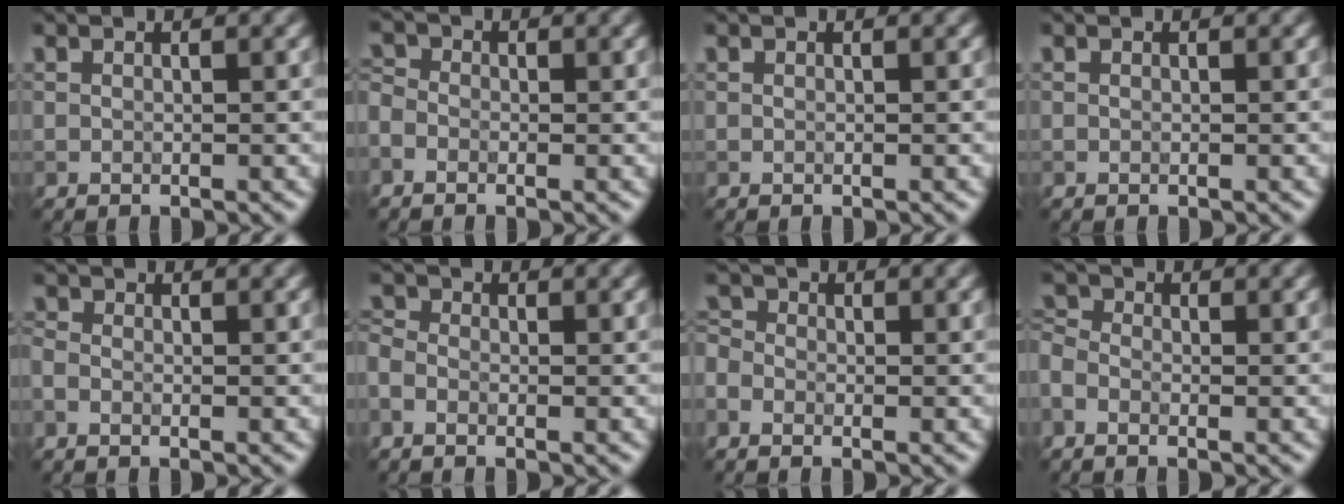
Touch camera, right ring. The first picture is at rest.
{"total": 1.6, "force": [-0.8, 1.2, 0.8], "torque": [-0.019, 0.002, -0.024]}
{"total": 0.0}
{"total": 0.0}
{"total": 1.0, "force": [-0.5, 0.6, 0.6], "torque": [-0.021, -0.005, -0.014]}
{"total": 1.7, "force": [-0.8, 1.1, 1.0], "torque": [-0.029, -0.001, -0.025]}
{"total": 1.8, "force": [-0.9, 1.3, 0.8], "torque": [-0.015, 0.004, -0.024]}
{"total": 2.0, "force": [-1.0, 1.3, 1.2], "torque": [-0.035, 0.001, -0.026]}